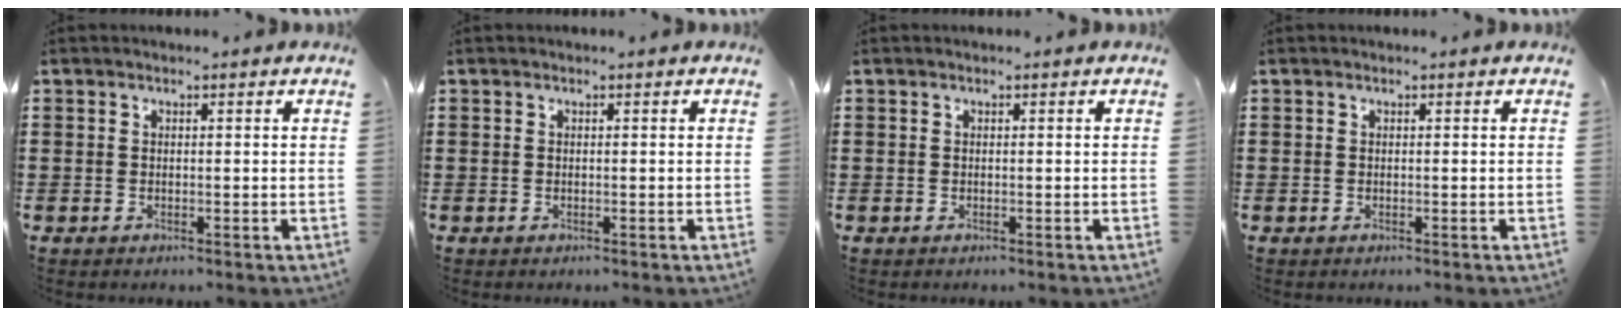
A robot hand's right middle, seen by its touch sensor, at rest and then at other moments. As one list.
[{"total": 0.0}, {"total": 0.0}, {"total": 0.0}]